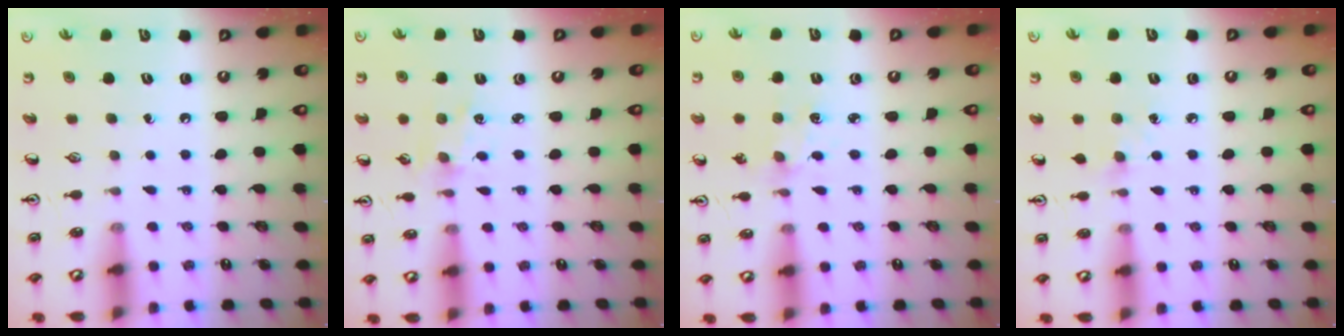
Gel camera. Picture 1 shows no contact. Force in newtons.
{"total": 1.4, "press": 1.3, "slide": 0.2}
{"total": 2.3, "press": 2.3, "slide": 0.3}
{"total": 4.8, "press": 4.7, "slide": 0.7}